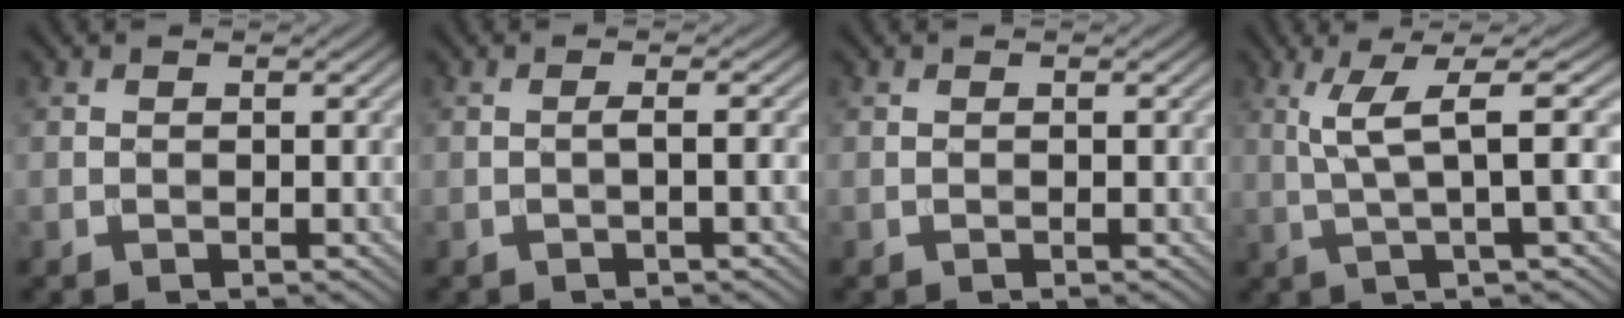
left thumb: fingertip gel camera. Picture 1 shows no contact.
{"total": 2.0, "force": [-0.2, 0.2, 2.0], "torque": [-0.029, 0.007, -0.011]}
{"total": 0.0}
{"total": 6.2, "force": [1.6, 0.7, 5.9], "torque": [-0.117, 0.018, 0.032]}